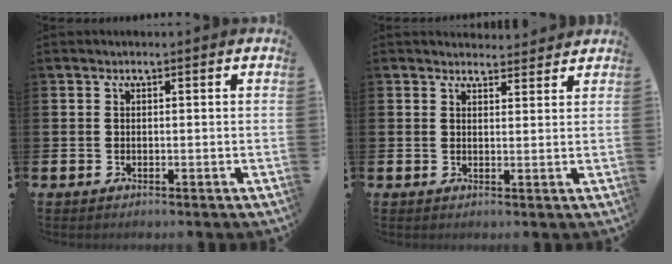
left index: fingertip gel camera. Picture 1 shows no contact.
{"total": 2.7, "force": [2.6, 0.5, -0.1], "torque": [0.008, -0.015, 0.046]}